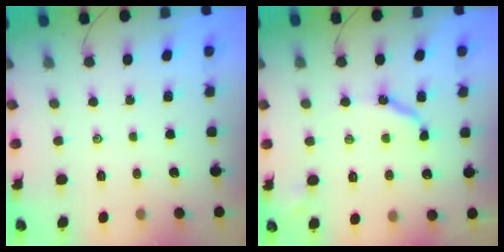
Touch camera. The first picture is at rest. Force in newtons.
{"total": 7.4, "press": 7.4, "slide": 0.7}